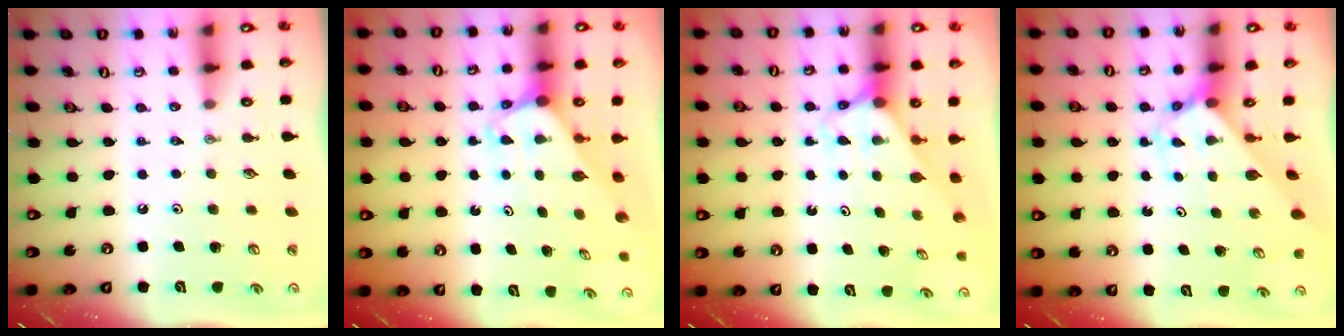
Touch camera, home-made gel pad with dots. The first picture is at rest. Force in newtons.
{"total": 2.0, "press": 2.0, "slide": 0.0}
{"total": 2.7, "press": 2.7, "slide": 0.2}
{"total": 2.7, "press": 2.7, "slide": 0.2}